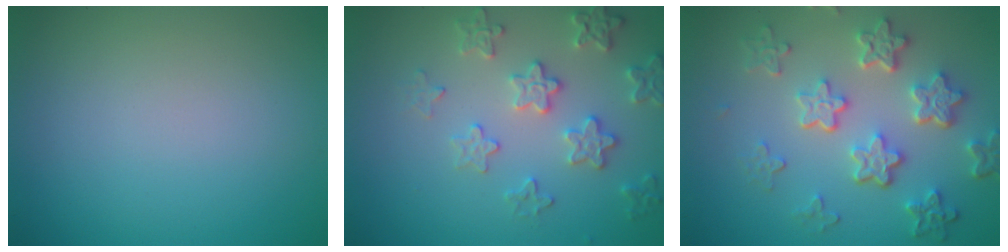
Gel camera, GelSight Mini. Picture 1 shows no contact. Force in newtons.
{"total": 3.4, "press": 3.4, "slide": 0.2}
{"total": 5.8, "press": 4.3, "slide": 3.8}